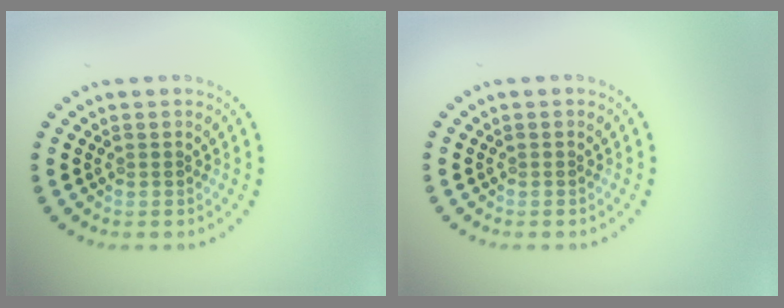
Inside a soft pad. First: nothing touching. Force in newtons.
{"total": 0.0}